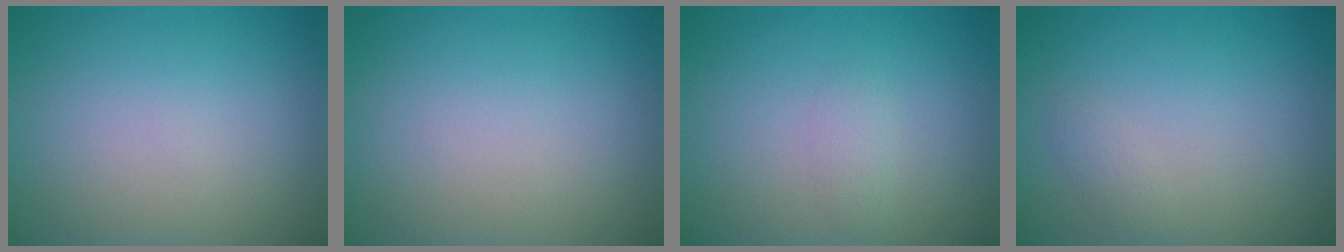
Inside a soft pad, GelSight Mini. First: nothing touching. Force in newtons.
{"total": 0.0}
{"total": 0.8, "press": 0.8, "slide": 0.1}
{"total": 0.8, "press": 0.8, "slide": 0.0}